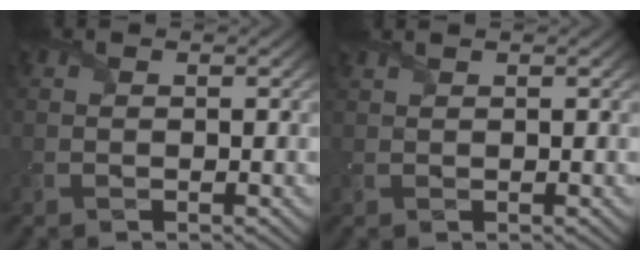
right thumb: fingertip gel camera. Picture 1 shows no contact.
{"total": 0.8, "force": [0.7, -0.1, 0.2], "torque": [-0.012, 0.003, 0.018]}